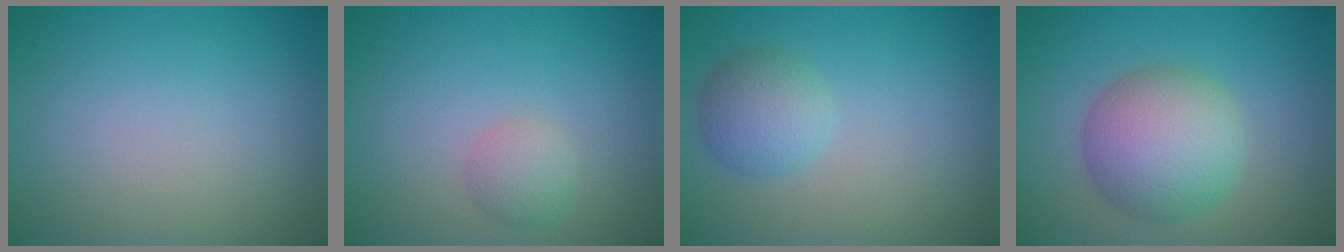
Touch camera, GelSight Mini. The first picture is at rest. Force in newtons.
{"total": 1.7, "press": 1.7, "slide": 0.1}
{"total": 2.9, "press": 2.9, "slide": 0.1}
{"total": 6.6, "press": 6.6, "slide": 0.3}